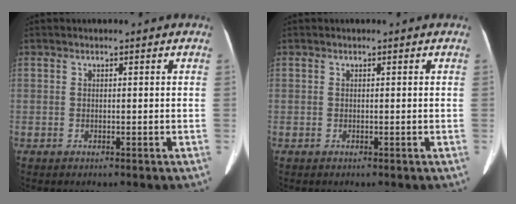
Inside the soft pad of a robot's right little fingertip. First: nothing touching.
{"total": 0.0}